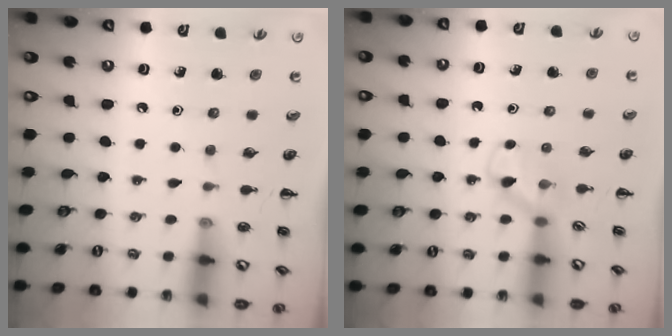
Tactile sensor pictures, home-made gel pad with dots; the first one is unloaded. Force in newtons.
{"total": 2.9, "press": 2.7, "slide": 1.1}